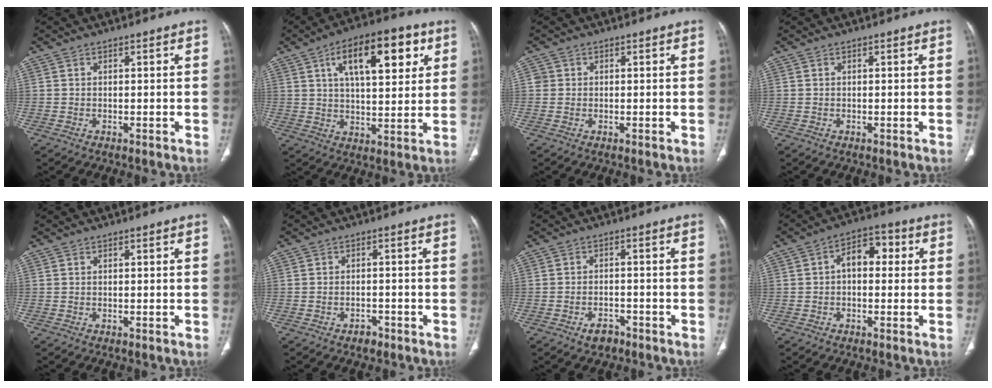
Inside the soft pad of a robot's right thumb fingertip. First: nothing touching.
{"total": 16.9, "force": [6.8, 7.3, 13.7], "torque": [-0.173, -0.005, 0.104]}
{"total": 1.4, "force": [0.2, 1.4, 0.2], "torque": [0.006, 0.003, 0.002]}
{"total": 0.0}
{"total": 0.0}
{"total": 2.0, "force": [-1.5, 1.1, 0.7], "torque": [-0.012, 0.008, -0.018]}
{"total": 3.4, "force": [-2.4, 1.9, 1.5], "torque": [-0.023, 0.016, -0.033]}
{"total": 6.7, "force": [0.6, 4.3, 5.1], "torque": [-0.054, 0.027, -0.002]}